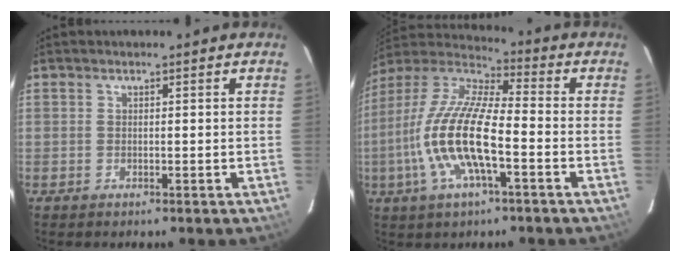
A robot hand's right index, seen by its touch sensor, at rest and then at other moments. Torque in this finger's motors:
{"motor_torque": [1.89, -0.25, 1.06, 0.21]}